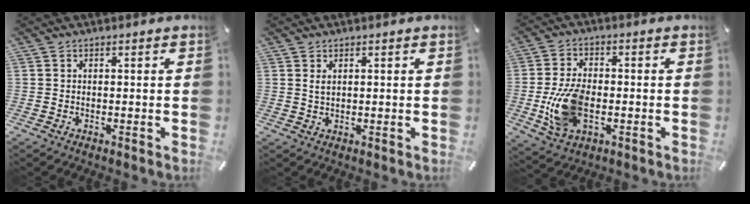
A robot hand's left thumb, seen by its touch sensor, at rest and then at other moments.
{"total": 1.5, "force": [0.6, 0.6, 1.2], "torque": [-0.026, 0.000, 0.010]}
{"total": 12.5, "force": [-2.3, 7.6, 9.6], "torque": [-0.196, -0.003, -0.036]}